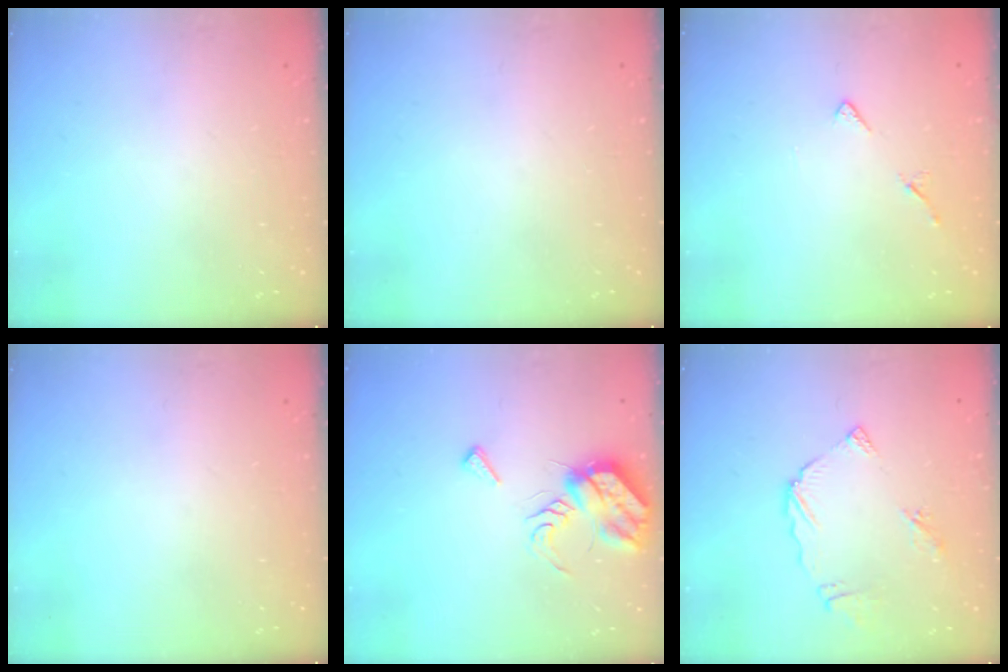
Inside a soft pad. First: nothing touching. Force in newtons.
{"total": 0.0}
{"total": 6.7, "press": 6.7, "slide": 0.8}
{"total": 0.0}
{"total": 11.5, "press": 11.4, "slide": 0.9}
{"total": 8.2, "press": 8.1, "slide": 0.9}